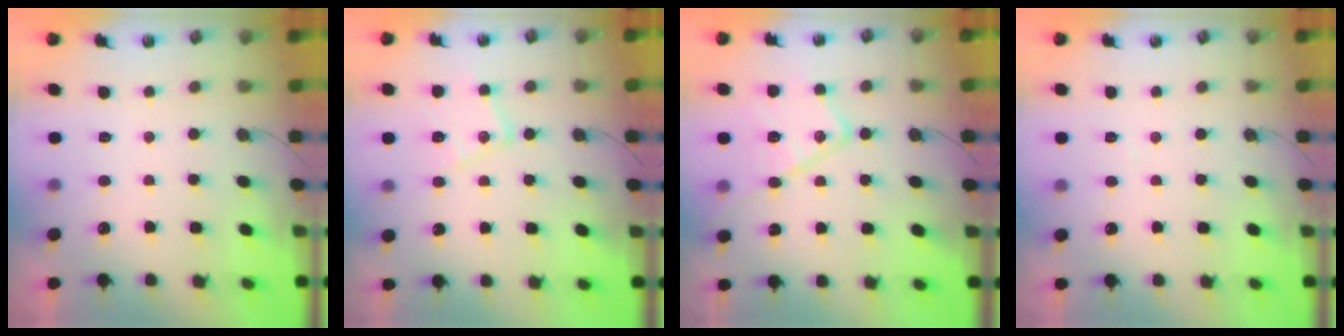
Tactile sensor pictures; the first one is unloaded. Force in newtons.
{"total": 13.0, "press": 13.0, "slide": 0.9}
{"total": 16.0, "press": 16.0, "slide": 1.3}
{"total": 2.9, "press": 2.9, "slide": 0.5}